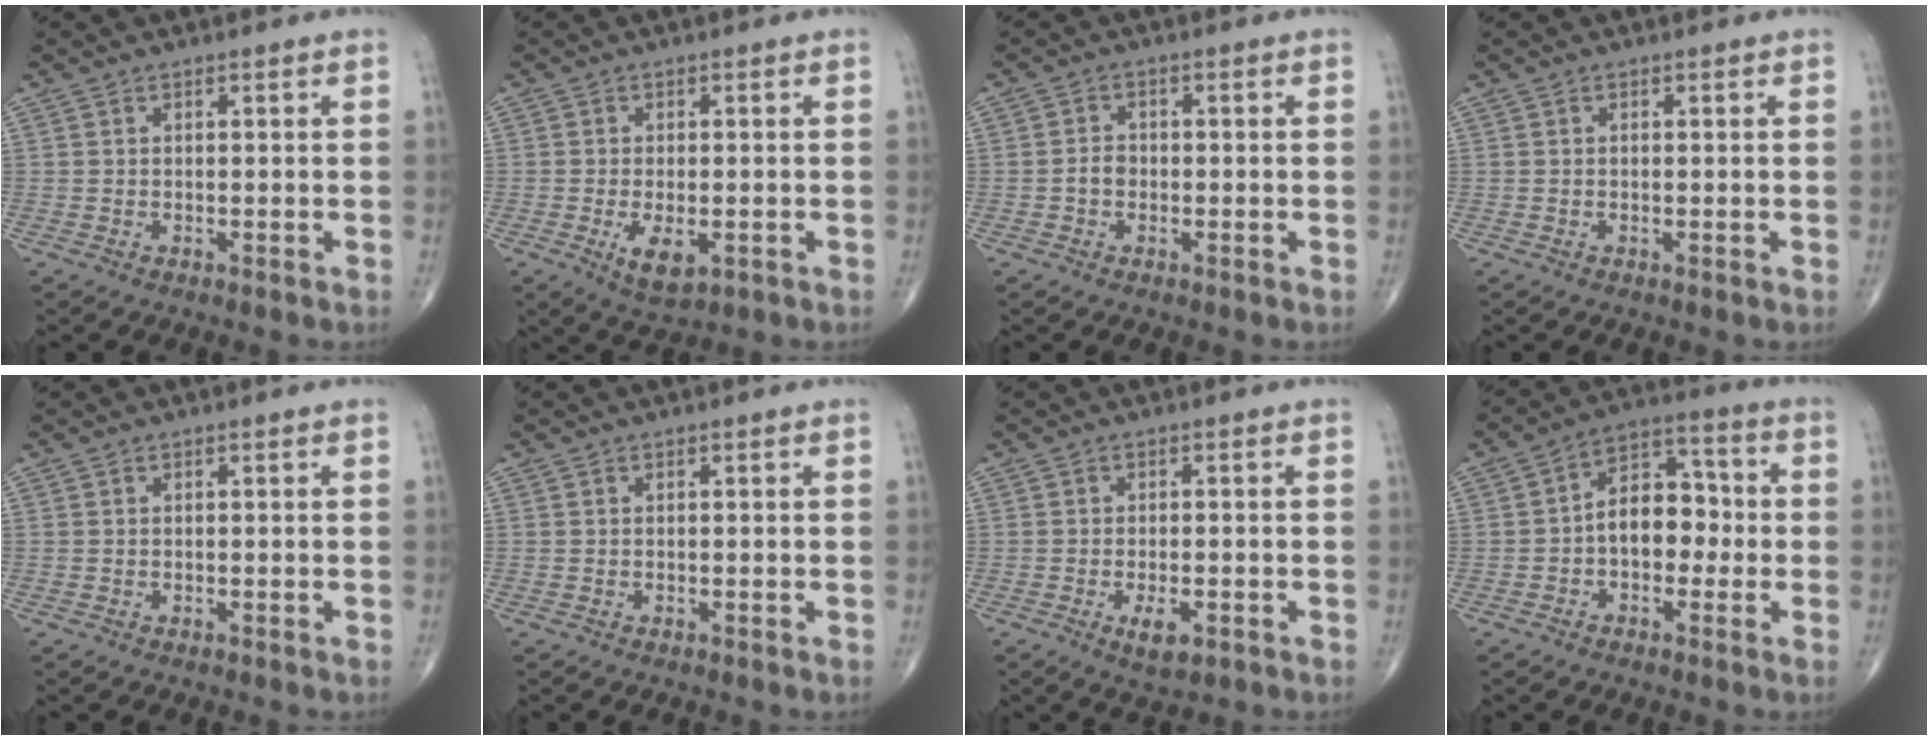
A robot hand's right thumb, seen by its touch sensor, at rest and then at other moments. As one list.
[{"total": 5.6, "force": [-1.7, 2.7, 4.6], "torque": [-0.078, -0.010, -0.021]}, {"total": 2.9, "force": [-0.9, 2.2, 1.7], "torque": [-0.021, 0.012, -0.022]}, {"total": 0.0}, {"total": 0.0}, {"total": 0.0}, {"total": 4.0, "force": [-1.6, 1.7, 3.2], "torque": [-0.052, -0.003, -0.021]}, {"total": 9.9, "force": [-1.2, 6.6, 7.2], "torque": [-0.079, 0.038, -0.034]}]